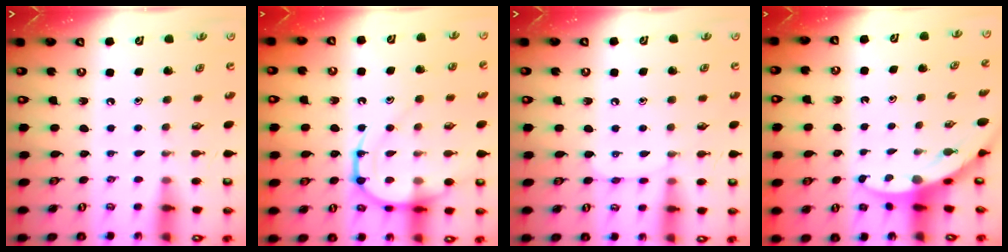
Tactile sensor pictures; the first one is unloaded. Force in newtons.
{"total": 14.1, "press": 14.0, "slide": 1.6}
{"total": 7.8, "press": 7.7, "slide": 0.5}
{"total": 3.1, "press": 3.1, "slide": 0.3}